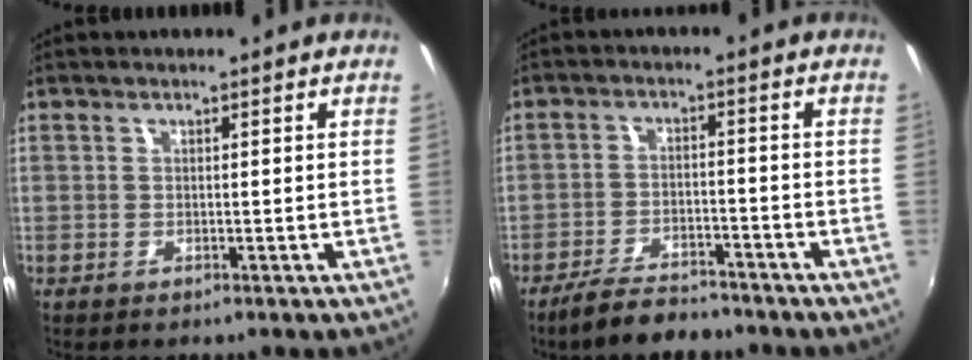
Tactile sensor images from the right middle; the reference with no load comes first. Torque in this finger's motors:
{"motor_torque": [1.05, -1.09, 0.41, 0.12]}